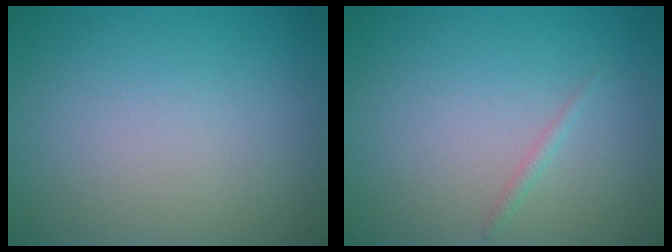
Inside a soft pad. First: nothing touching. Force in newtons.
{"total": 0.7, "press": 0.7, "slide": 0.0}